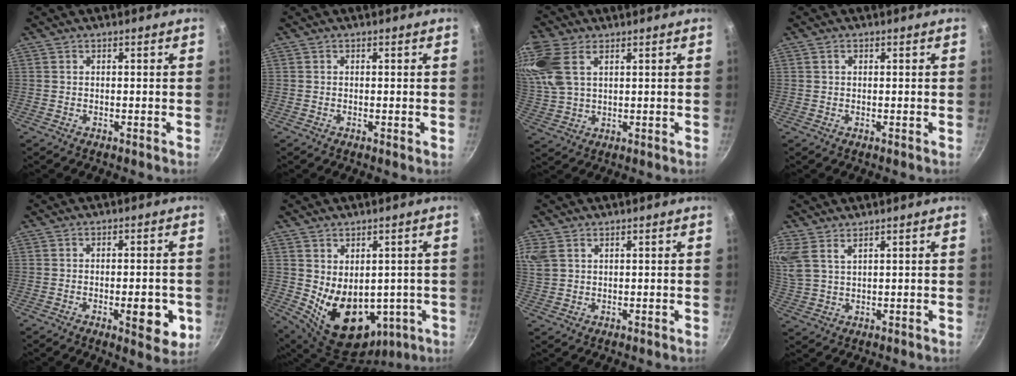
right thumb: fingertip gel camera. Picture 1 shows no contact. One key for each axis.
{"total": 0.7, "fx": -0.1, "fy": 0.1, "fz": 0.7, "tx": -0.011, "ty": -0.004, "tz": -0.002}
{"total": 14.3, "fx": 5.7, "fy": 8.4, "fz": 10.1, "tx": -0.262, "ty": 0.006, "tz": 0.118}
{"total": 0.8, "fx": 0.3, "fy": 0.6, "fz": 0.4, "tx": -0.006, "ty": 0.000, "tz": 0.005}
{"total": 7.8, "fx": -2.3, "fy": 2.9, "fz": 6.9, "tx": -0.075, "ty": 0.000, "tz": -0.026}
{"total": 16.1, "fx": -3.0, "fy": 11.0, "fz": 11.4, "tx": -0.164, "ty": -0.011, "tz": -0.006}
{"total": 5.9, "fx": 2.5, "fy": 4.2, "fz": 3.3, "tx": -0.090, "ty": 0.006, "tz": 0.061}
{"total": 7.6, "fx": 4.2, "fy": 3.9, "fz": 5.1, "tx": -0.131, "ty": -0.004, "tz": 0.096}